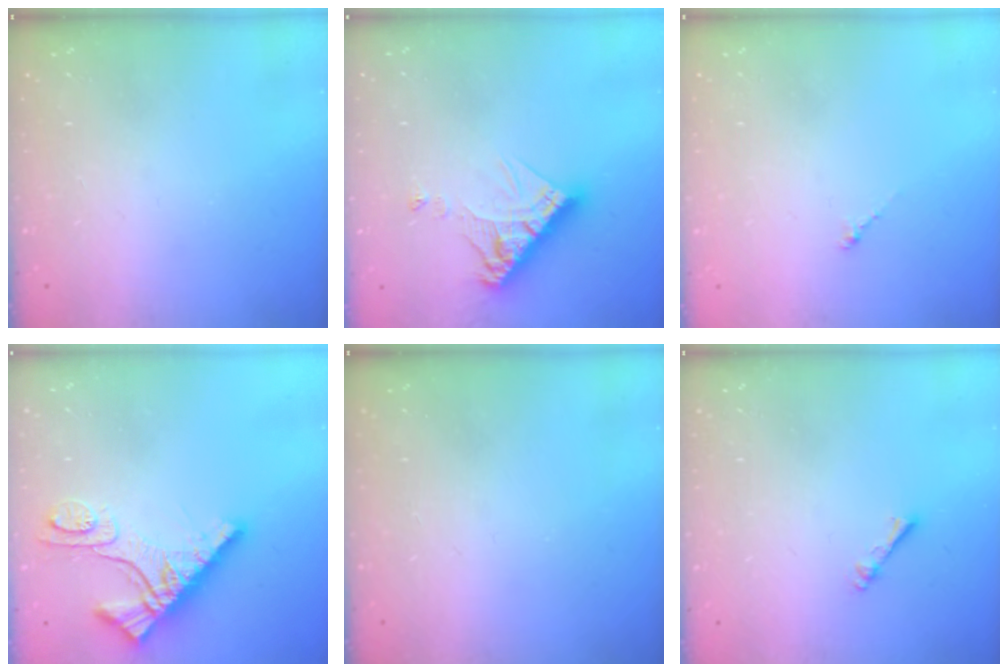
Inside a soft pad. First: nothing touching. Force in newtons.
{"total": 11.3, "press": 11.2, "slide": 1.0}
{"total": 0.8, "press": 0.6, "slide": 0.4}
{"total": 11.0, "press": 11.0, "slide": 1.1}
{"total": 0.0}
{"total": 1.1, "press": 1.1, "slide": 0.2}